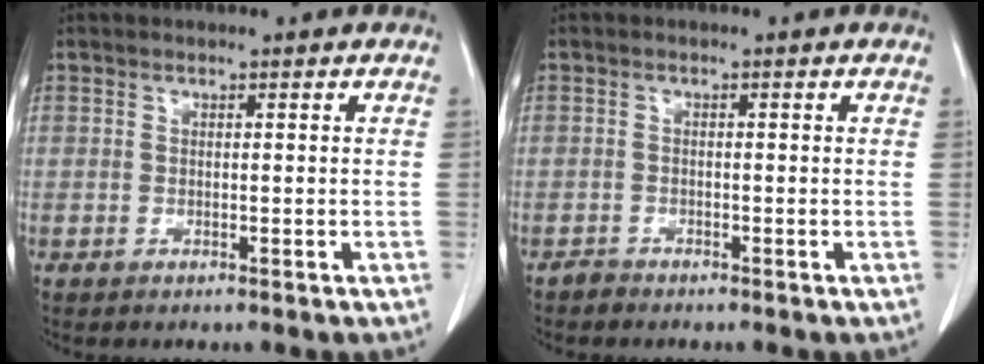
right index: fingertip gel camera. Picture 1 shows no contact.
{"total": 0.8, "force": [-0.8, 0.2, -0.2], "torque": [0.003, -0.002, -0.019]}